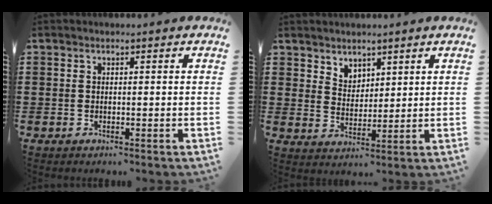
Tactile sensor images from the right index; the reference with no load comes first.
{"total": 3.5, "force": [2.9, 1.9, -0.2], "torque": [-0.008, -0.001, 0.055]}